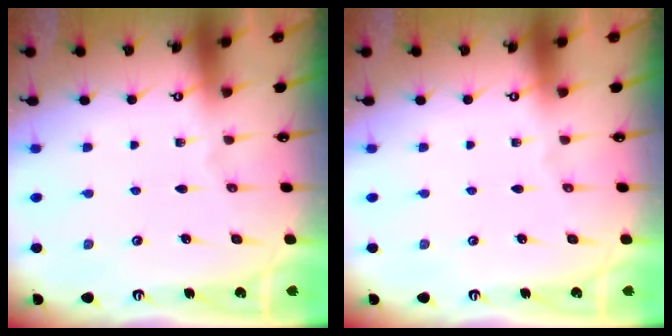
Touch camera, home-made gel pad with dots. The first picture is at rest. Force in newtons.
{"total": 0.0}